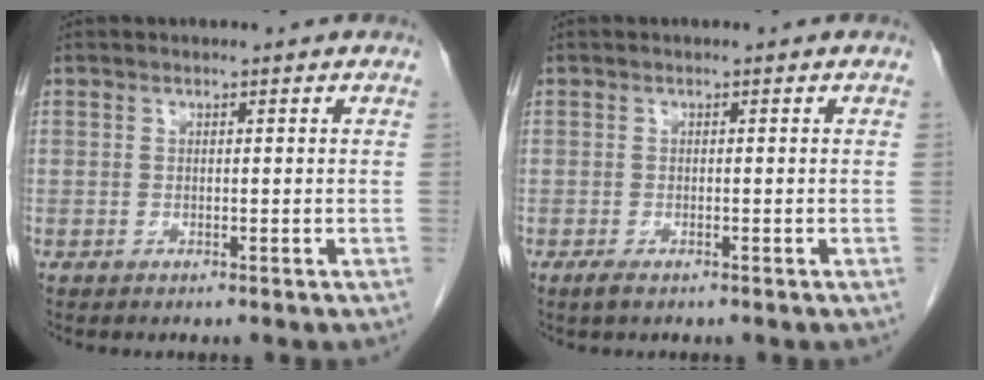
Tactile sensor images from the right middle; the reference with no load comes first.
{"total": 1.3, "force": [-0.8, 0.4, 0.9], "torque": [-0.021, -0.002, -0.013]}